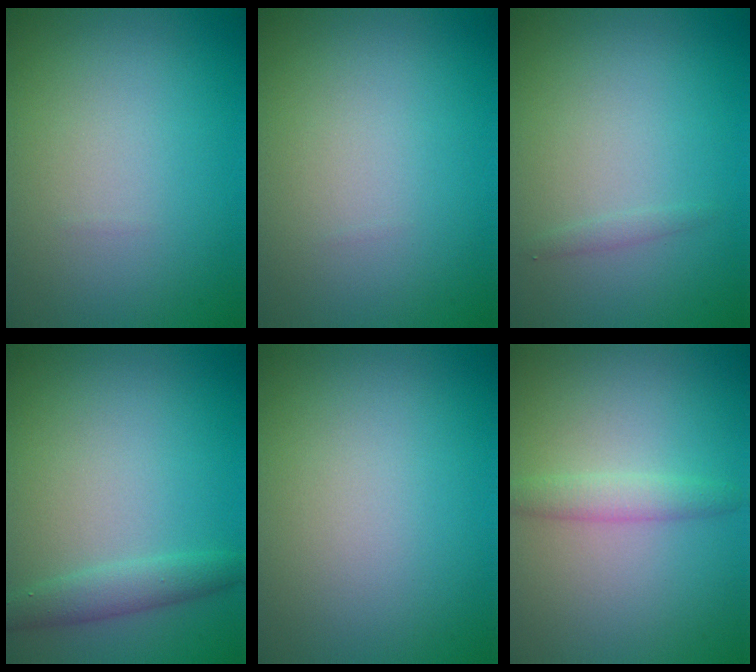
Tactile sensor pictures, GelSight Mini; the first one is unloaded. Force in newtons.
{"total": 0.0}
{"total": 0.6, "press": 0.6, "slide": 0.0}
{"total": 2.2, "press": 2.2, "slide": 0.0}
{"total": 0.0}
{"total": 1.8, "press": 1.8, "slide": 0.1}